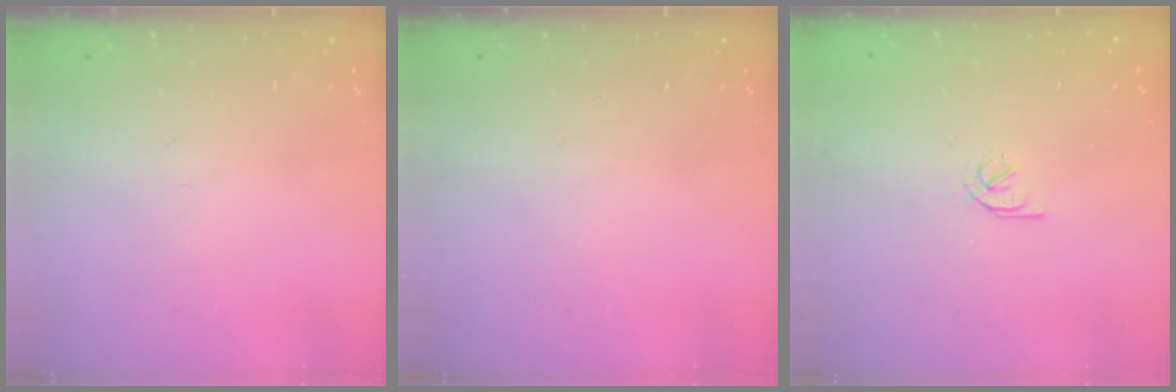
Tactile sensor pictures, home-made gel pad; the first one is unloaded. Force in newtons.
{"total": 0.0}
{"total": 2.1, "press": 1.9, "slide": 0.8}